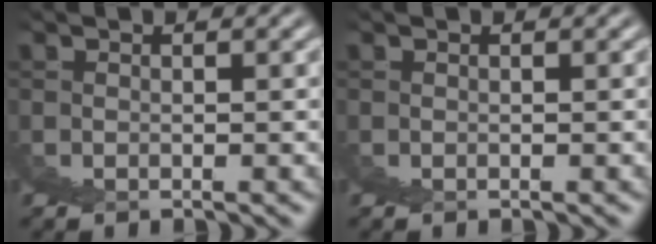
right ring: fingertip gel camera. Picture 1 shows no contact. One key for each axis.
{"total": 0.0}